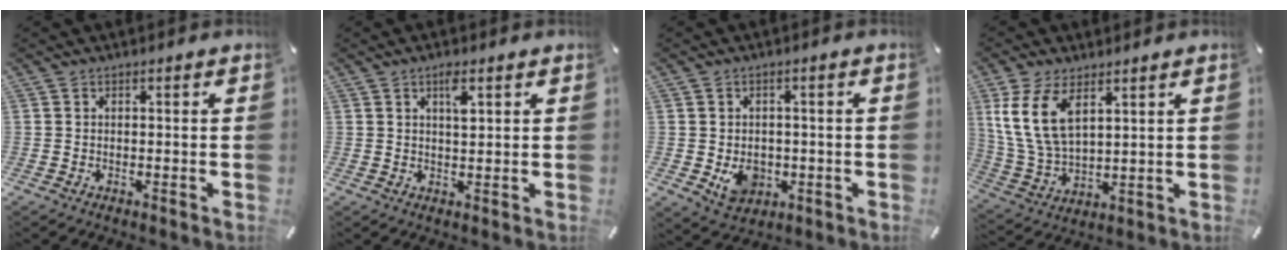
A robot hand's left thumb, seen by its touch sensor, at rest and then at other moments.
{"total": 3.6, "force": [1.8, 1.2, 2.9], "torque": [-0.047, -0.001, 0.025]}
{"total": 6.8, "force": [-1.2, 5.8, 3.4], "torque": [-0.040, 0.001, -0.019]}
{"total": 11.4, "force": [5.5, 6.4, 7.7], "torque": [-0.196, -0.014, 0.100]}